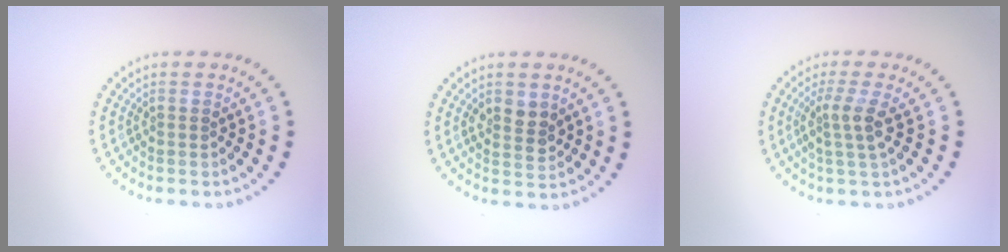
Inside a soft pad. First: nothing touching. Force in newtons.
{"total": 2.2, "press": 2.2, "slide": 0.4}
{"total": 2.6, "press": 2.0, "slide": 1.7}